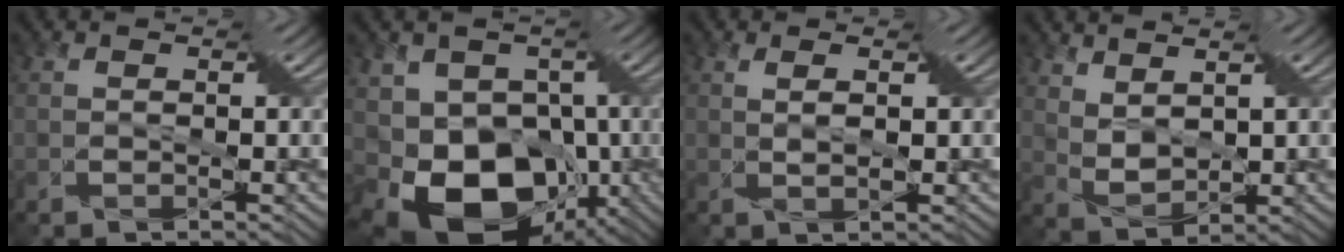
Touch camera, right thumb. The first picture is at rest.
{"total": 14.4, "force": [-5.2, 10.1, 8.8], "torque": [-0.154, -0.021, -0.083]}
{"total": 2.5, "force": [0.8, 0.1, 2.3], "torque": [-0.045, 0.003, 0.020]}
{"total": 4.3, "force": [3.0, 1.7, 2.7], "torque": [-0.074, -0.001, 0.069]}